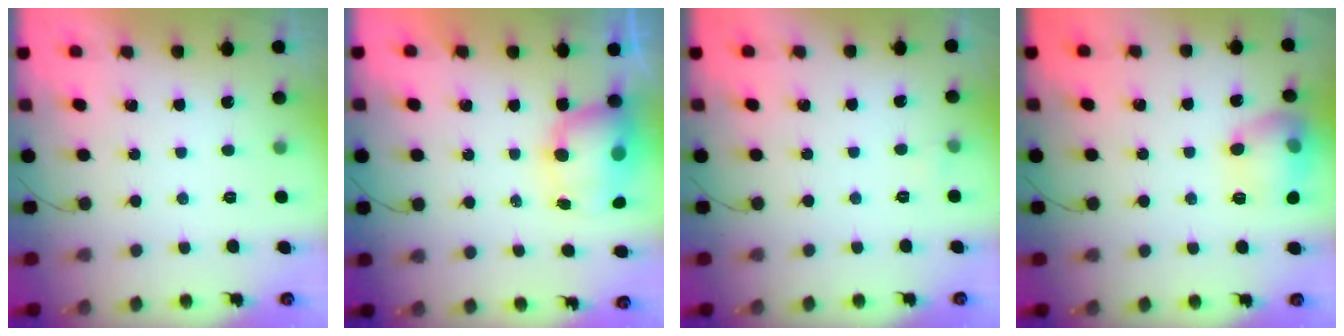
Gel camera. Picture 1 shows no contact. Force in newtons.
{"total": 9.1, "press": 8.8, "slide": 2.4}
{"total": 2.5, "press": 2.3, "slide": 1.1}
{"total": 12.8, "press": 12.7, "slide": 1.1}